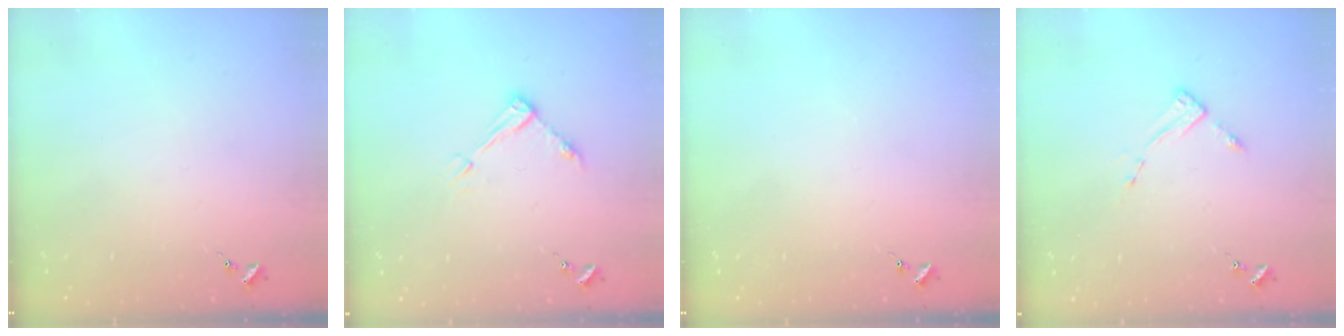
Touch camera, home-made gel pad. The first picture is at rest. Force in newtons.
{"total": 6.5, "press": 6.4, "slide": 0.5}
{"total": 0.0}
{"total": 2.6, "press": 2.6, "slide": 0.4}